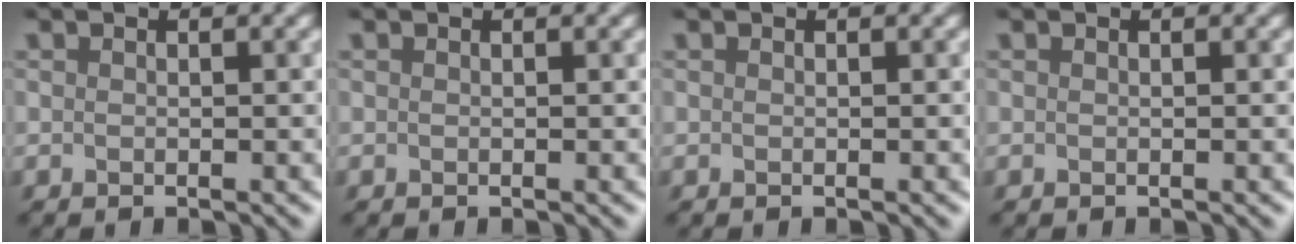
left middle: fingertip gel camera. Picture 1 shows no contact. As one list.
[{"total": 0.0}, {"total": 0.0}, {"total": 0.0}]